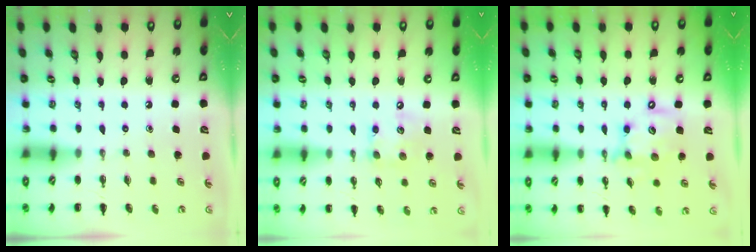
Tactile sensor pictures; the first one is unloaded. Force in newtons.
{"total": 8.4, "press": 8.3, "slide": 0.9}
{"total": 14.0, "press": 13.6, "slide": 3.4}